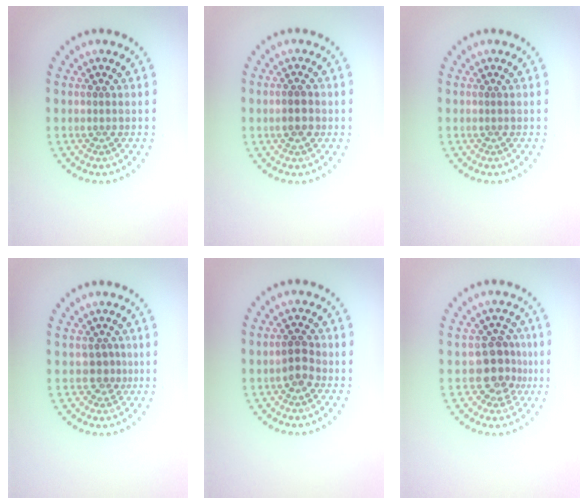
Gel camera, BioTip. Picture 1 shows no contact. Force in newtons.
{"total": 1.8, "press": 1.8, "slide": 0.3}
{"total": 0.0}
{"total": 1.6, "press": 1.2, "slide": 1.0}
{"total": 2.2, "press": 2.2, "slide": 0.6}
{"total": 3.8, "press": 3.3, "slide": 1.9}